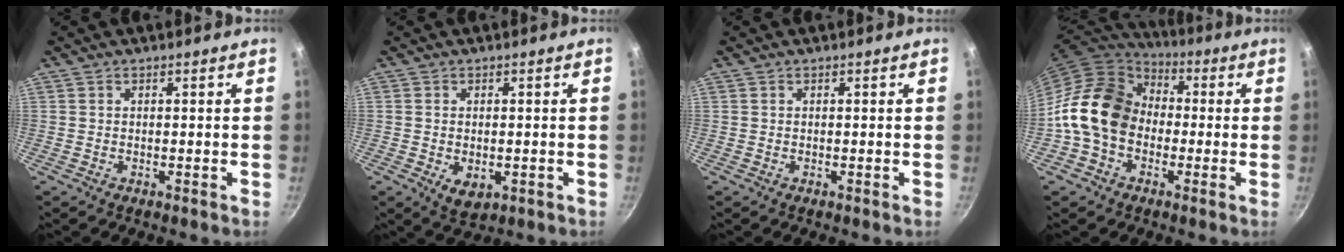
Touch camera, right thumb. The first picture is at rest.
{"total": 4.6, "force": [-0.9, 2.9, 3.4], "torque": [-0.049, -0.012, -0.008]}
{"total": 0.0}
{"total": 15.5, "force": [-1.3, 12.1, 9.5], "torque": [-0.133, 0.039, -0.041]}